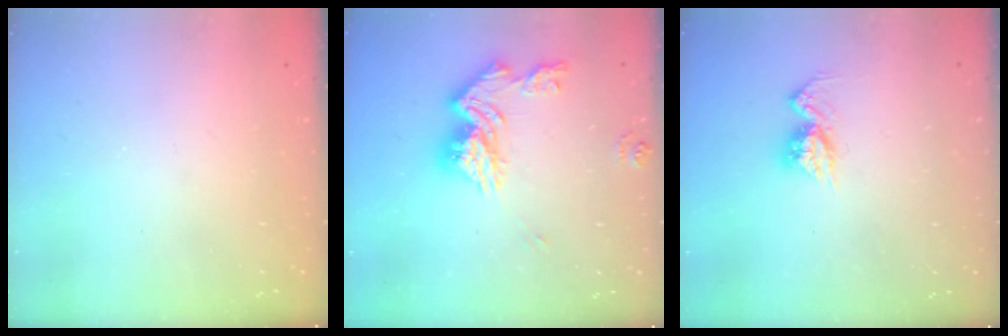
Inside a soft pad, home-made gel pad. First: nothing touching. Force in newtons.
{"total": 14.3, "press": 14.2, "slide": 1.5}
{"total": 8.1, "press": 8.1, "slide": 0.8}